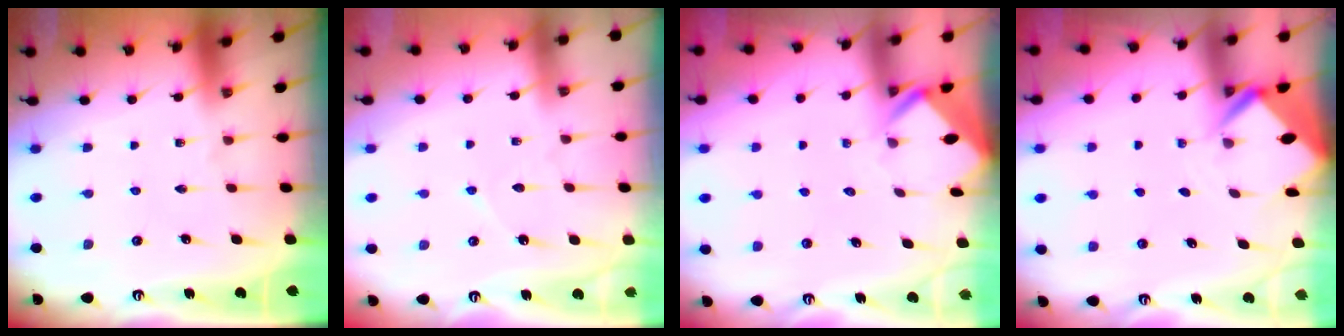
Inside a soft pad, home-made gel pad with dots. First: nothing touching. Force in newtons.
{"total": 3.2, "press": 3.2, "slide": 0.3}
{"total": 2.8, "press": 2.8, "slide": 0.1}
{"total": 3.1, "press": 3.1, "slide": 0.1}